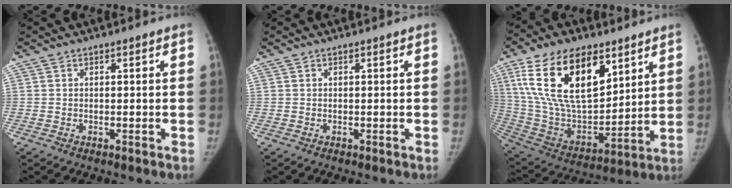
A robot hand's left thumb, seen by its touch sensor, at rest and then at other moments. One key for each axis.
{"total": 0.0}
{"total": 25.2, "fx": 11.9, "fy": 13.1, "fz": 17.9, "tx": -0.305, "ty": -0.042, "tz": 0.225}